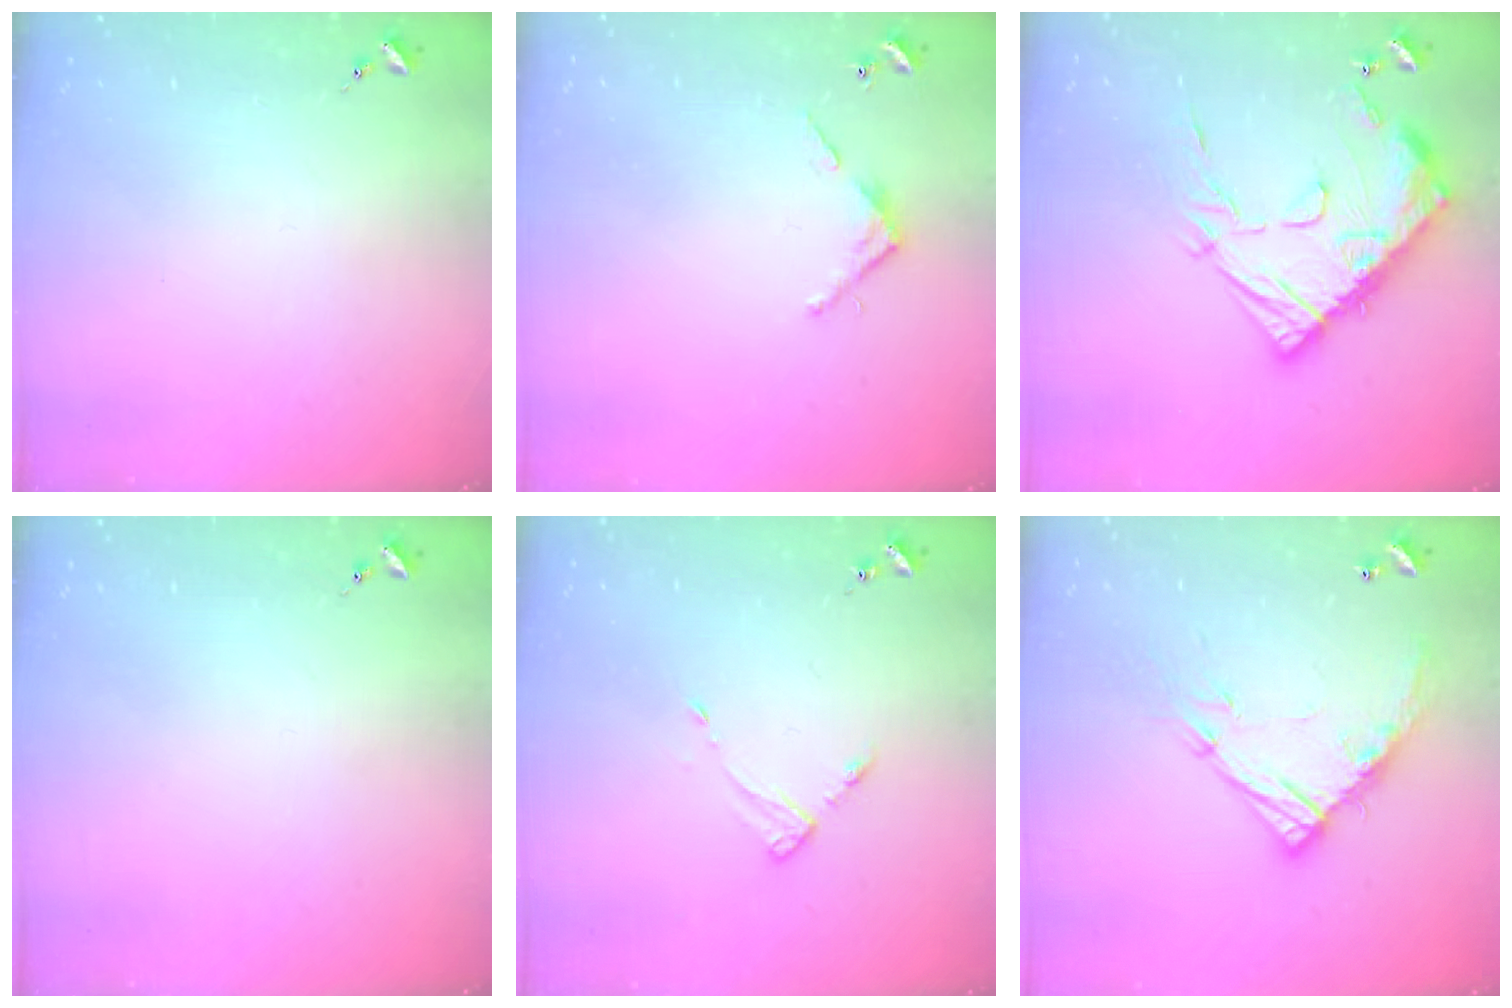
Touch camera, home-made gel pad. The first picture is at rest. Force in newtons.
{"total": 3.5, "press": 3.5, "slide": 0.2}
{"total": 20.3, "press": 20.3, "slide": 1.1}
{"total": 0.0}
{"total": 4.1, "press": 4.1, "slide": 0.4}
{"total": 13.8, "press": 13.8, "slide": 1.0}